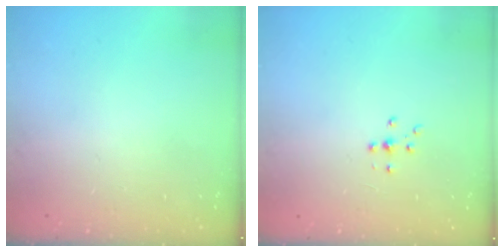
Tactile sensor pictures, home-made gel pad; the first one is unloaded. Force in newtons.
{"total": 4.5, "press": 4.4, "slide": 0.9}